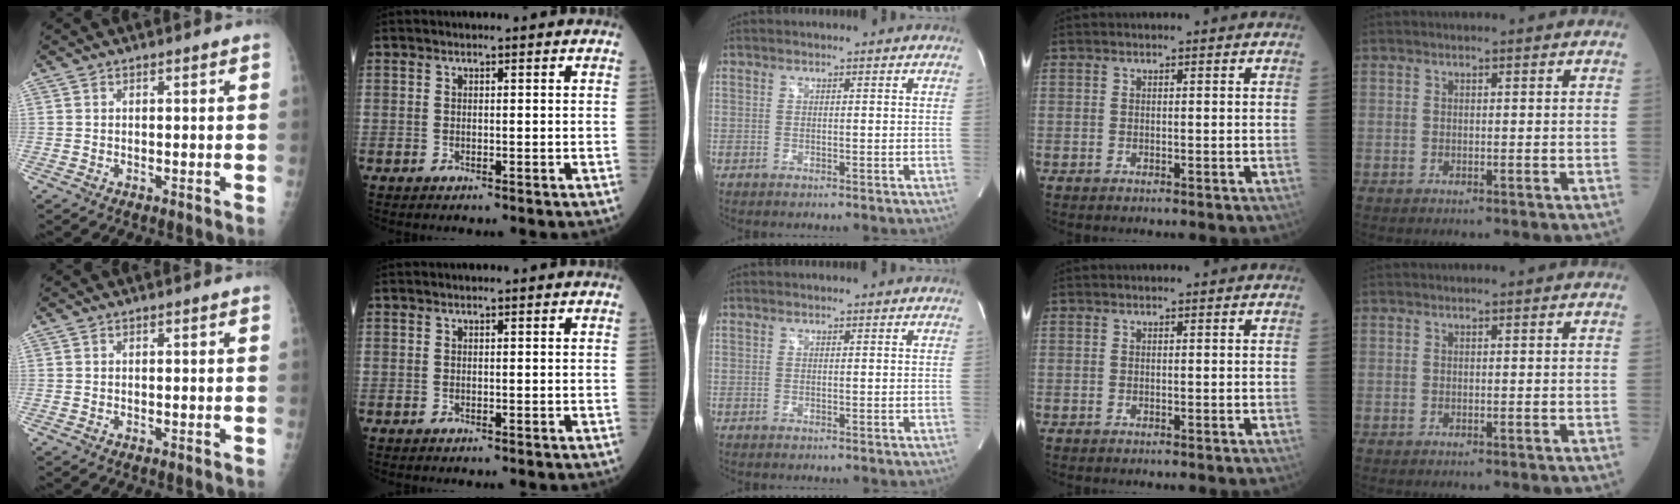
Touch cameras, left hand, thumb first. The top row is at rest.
{}